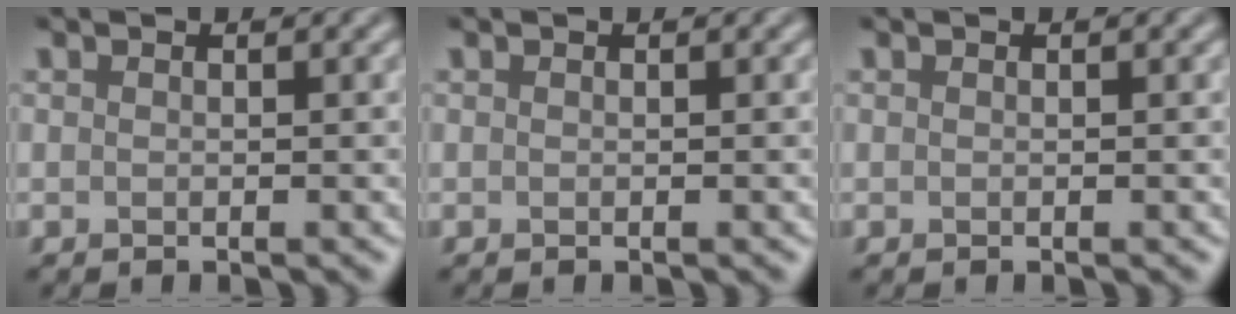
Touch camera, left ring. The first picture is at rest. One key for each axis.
{"total": 0.0}
{"total": 0.0}